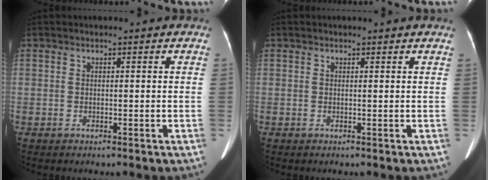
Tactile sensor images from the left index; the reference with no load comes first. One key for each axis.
{"total": 1.3, "fx": 1.2, "fy": 0.0, "fz": 0.4, "tx": -0.010, "ty": -0.007, "tz": 0.009}